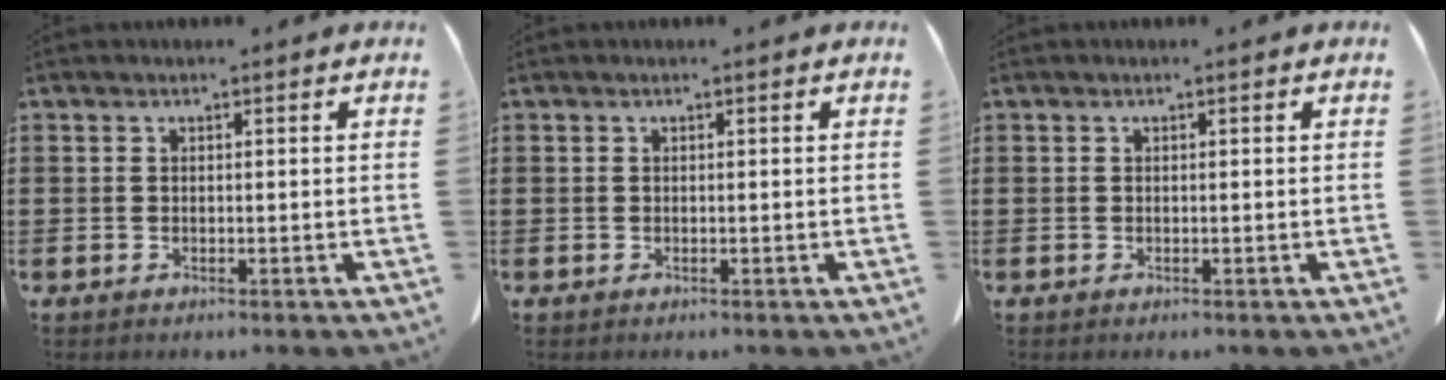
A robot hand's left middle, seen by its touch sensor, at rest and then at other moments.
{"total": 0.0}
{"total": 0.0}